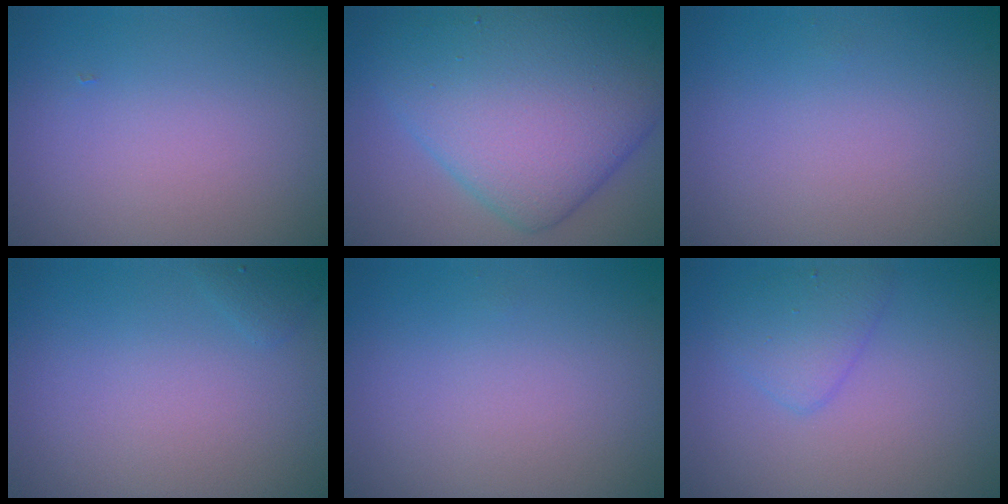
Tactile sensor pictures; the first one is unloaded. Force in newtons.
{"total": 11.2, "press": 11.2, "slide": 0.2}
{"total": 0.0}
{"total": 0.6, "press": 0.6, "slide": 0.1}
{"total": 0.0}
{"total": 2.3, "press": 2.2, "slide": 0.1}